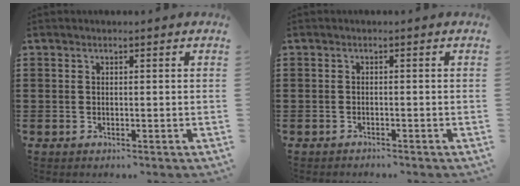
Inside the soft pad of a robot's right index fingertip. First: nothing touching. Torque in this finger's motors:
{"motor_torque": [-1.00, 1.14, 0.00, -0.01]}